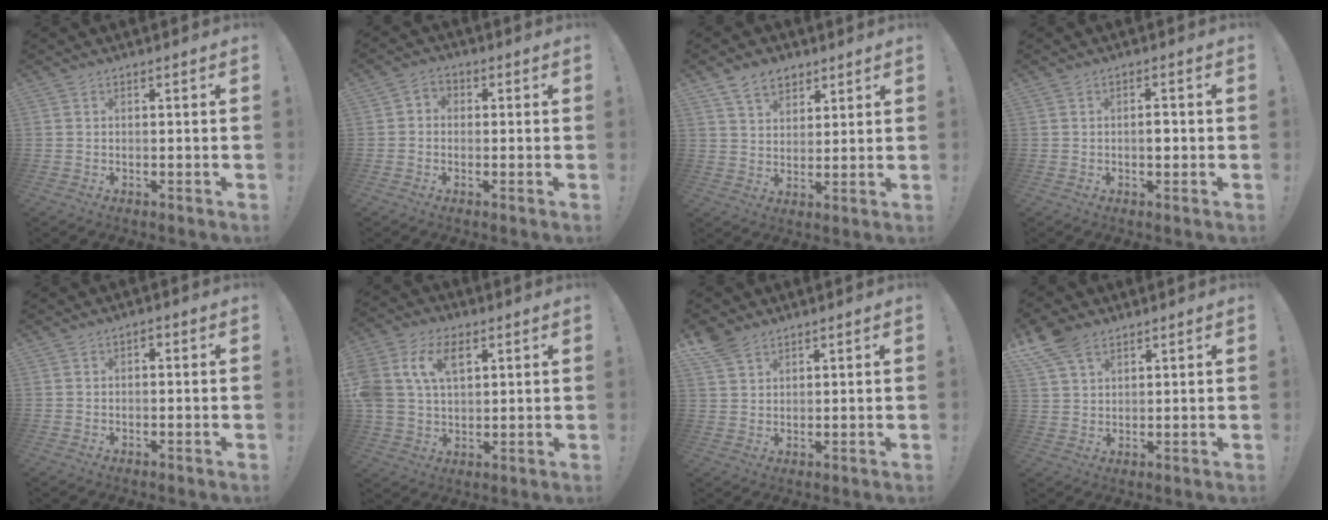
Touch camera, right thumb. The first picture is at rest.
{"total": 3.0, "force": [-1.1, 2.4, 1.5], "torque": [-0.030, 0.014, -0.019]}
{"total": 8.4, "force": [5.4, 5.5, 3.4], "torque": [-0.061, -0.020, 0.106]}
{"total": 2.6, "force": [-0.5, 1.4, 2.1], "torque": [-0.021, 0.001, -0.013]}
{"total": 1.0, "force": [-0.5, 0.7, 0.5], "torque": [-0.014, 0.006, -0.009]}
{"total": 13.5, "force": [5.3, 9.3, 8.2], "torque": [-0.171, -0.007, 0.102]}
{"total": 5.1, "force": [4.1, 2.5, 1.9], "torque": [-0.036, -0.020, 0.079]}
{"total": 8.1, "force": [5.5, 4.3, 4.1], "torque": [-0.080, -0.019, 0.109]}